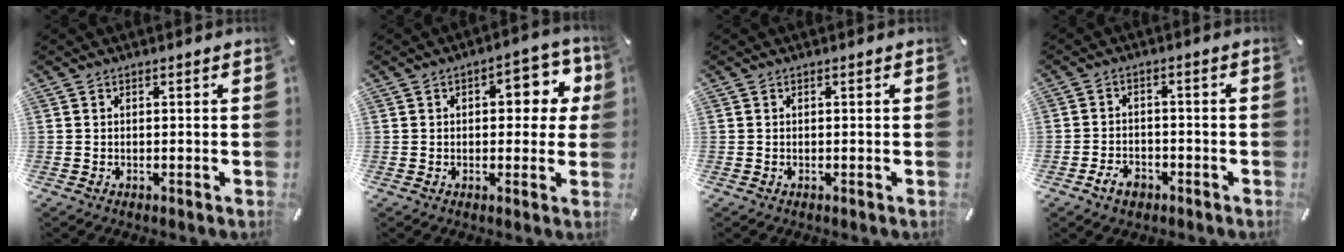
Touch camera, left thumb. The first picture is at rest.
{"total": 9.3, "force": [1.7, 5.3, 7.5], "torque": [-0.087, -0.002, 0.020]}
{"total": 0.0}
{"total": 4.7, "force": [-2.9, 3.0, 2.2], "torque": [-0.047, 0.011, -0.055]}